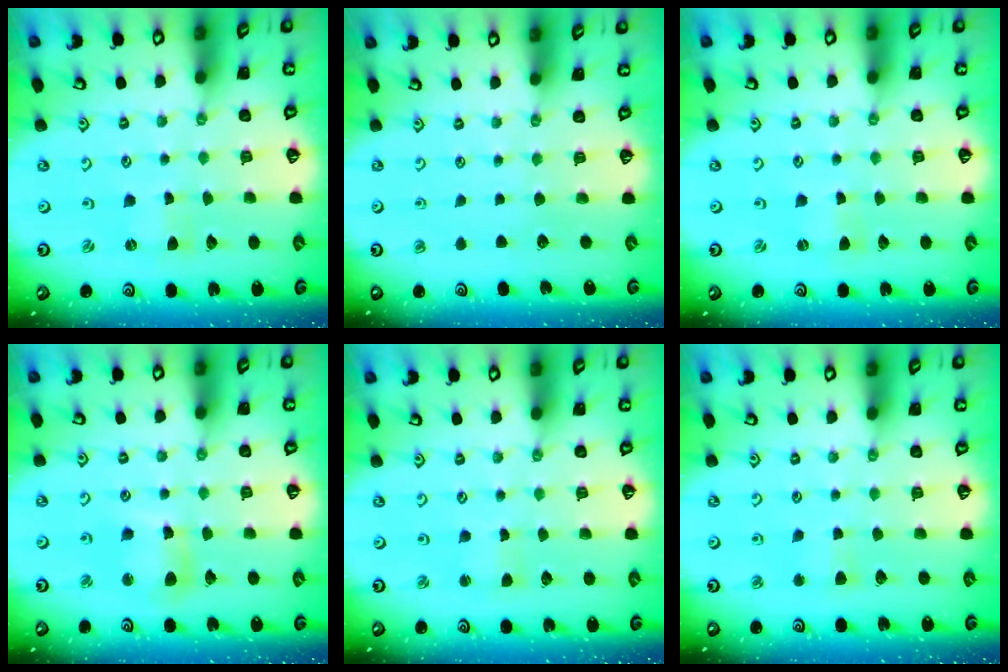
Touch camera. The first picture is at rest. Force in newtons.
{"total": 0.0}
{"total": 0.0}
{"total": 8.4, "press": 8.3, "slide": 1.3}
{"total": 1.7, "press": 1.7, "slide": 0.2}
{"total": 2.7, "press": 2.7, "slide": 0.4}